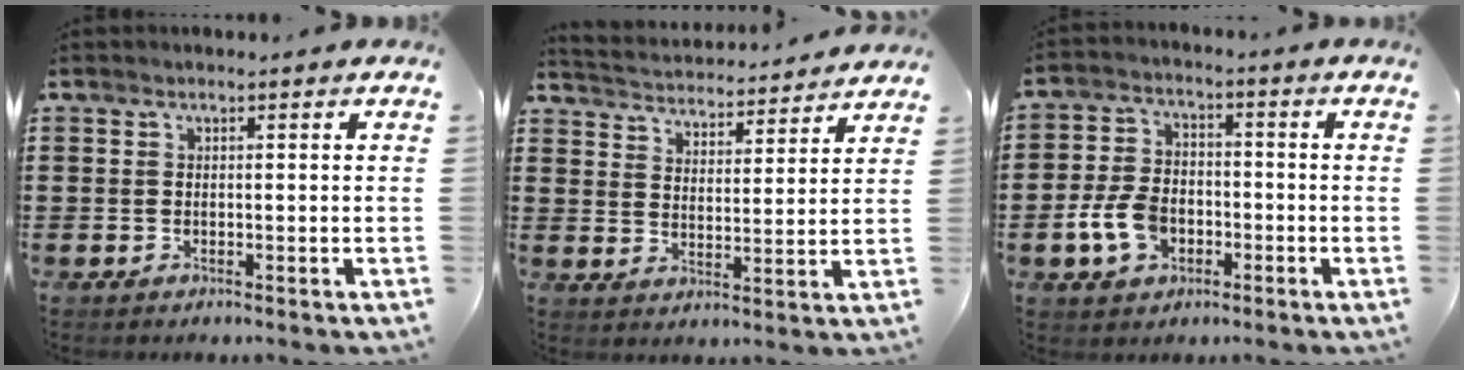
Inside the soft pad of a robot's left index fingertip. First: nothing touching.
{"total": 3.7, "force": [3.6, -0.2, -0.5], "torque": [-0.015, -0.033, 0.057]}
{"total": 7.4, "force": [-2.6, 4.9, 4.8], "torque": [-0.118, 0.006, -0.053]}